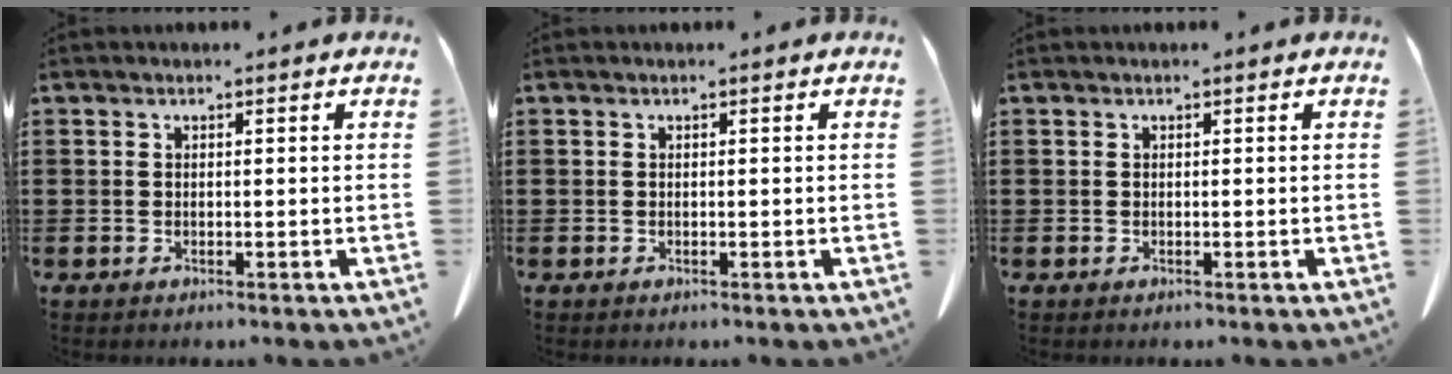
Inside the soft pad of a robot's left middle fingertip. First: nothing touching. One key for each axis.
{"total": 0.0}
{"total": 0.0}